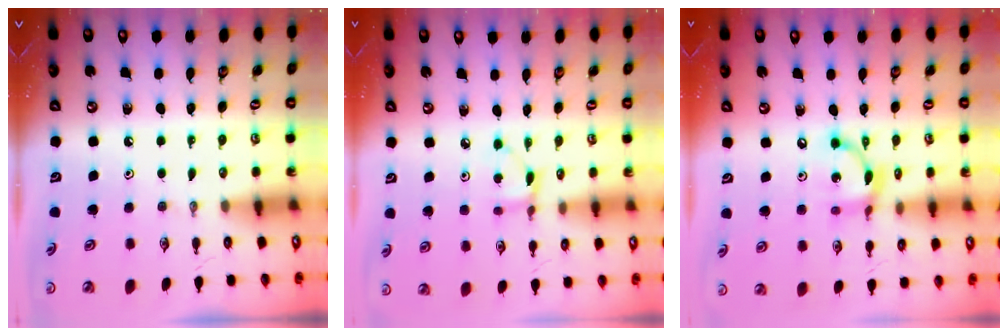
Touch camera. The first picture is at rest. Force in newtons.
{"total": 4.0, "press": 4.0, "slide": 0.4}
{"total": 10.7, "press": 10.6, "slide": 0.8}